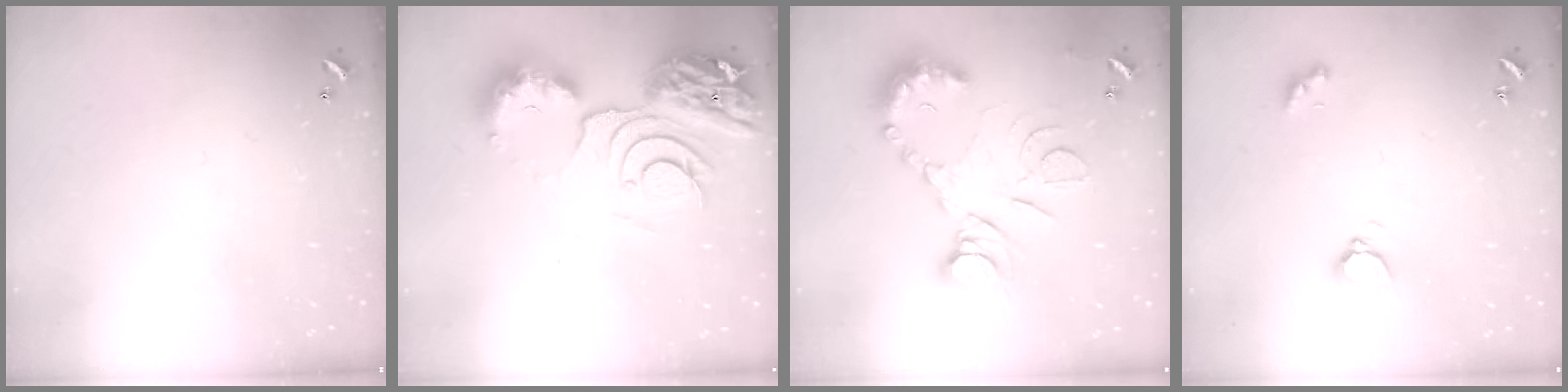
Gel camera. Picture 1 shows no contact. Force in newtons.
{"total": 14.1, "press": 14.1, "slide": 1.5}
{"total": 13.9, "press": 13.7, "slide": 2.0}
{"total": 3.2, "press": 3.2, "slide": 0.4}